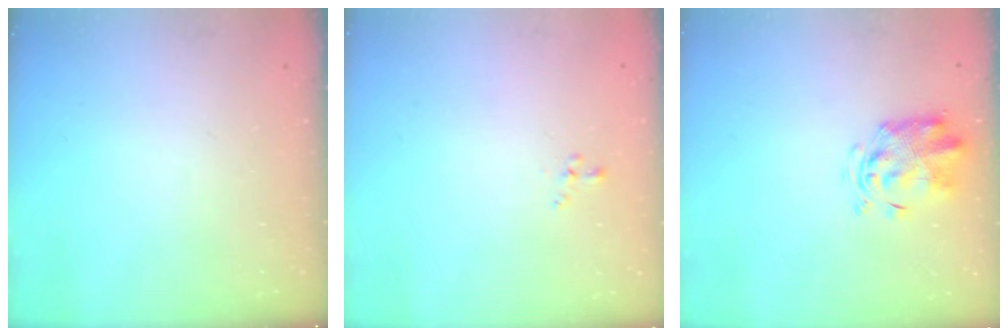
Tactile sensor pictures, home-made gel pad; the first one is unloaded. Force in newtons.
{"total": 0.0}
{"total": 3.4, "press": 3.4, "slide": 0.4}